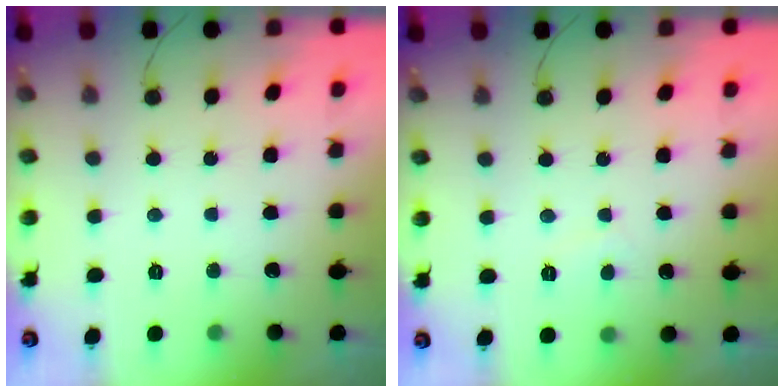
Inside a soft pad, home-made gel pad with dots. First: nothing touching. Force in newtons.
{"total": 2.7, "press": 2.7, "slide": 0.4}